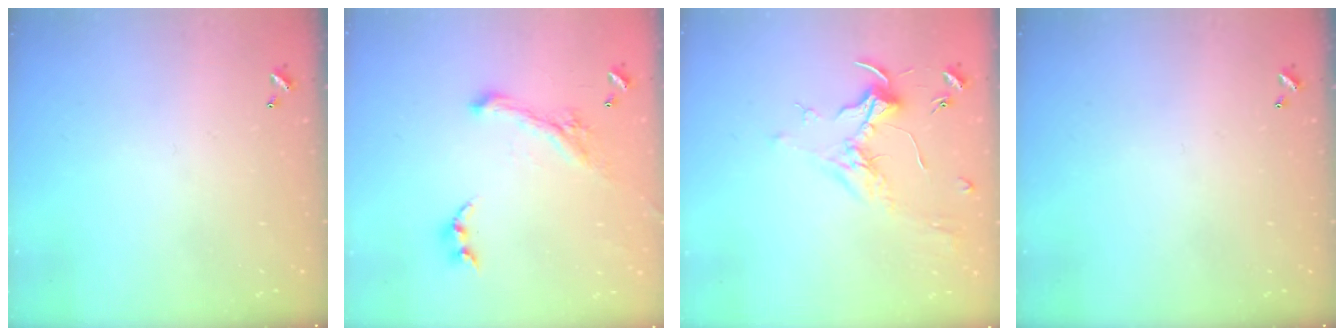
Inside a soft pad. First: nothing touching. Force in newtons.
{"total": 1.4, "press": 0.7, "slide": 1.2}
{"total": 1.7, "press": 1.5, "slide": 0.7}
{"total": 0.0}